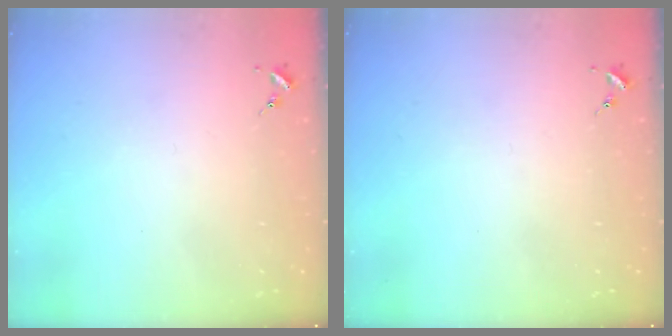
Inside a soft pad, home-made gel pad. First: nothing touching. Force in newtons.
{"total": 0.0}